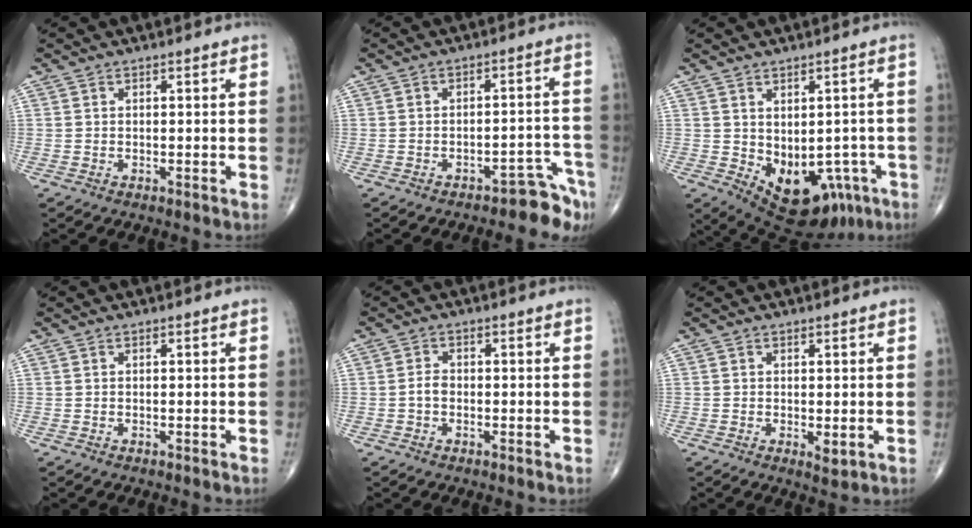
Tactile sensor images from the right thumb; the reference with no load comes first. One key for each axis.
{"total": 6.3, "fx": -5.2, "fy": 2.6, "fz": 2.4, "tx": -0.001, "ty": 0.075, "tz": -0.068}
{"total": 15.1, "fx": -5.5, "fy": 9.5, "fz": 10.3, "tx": -0.110, "ty": 0.011, "tz": -0.053}
{"total": 0.0}
{"total": 2.0, "fx": -0.6, "fy": 1.4, "fz": 1.3, "tx": -0.019, "ty": 0.007, "tz": -0.014}
{"total": 1.9, "fx": -0.2, "fy": 0.8, "fz": 1.7, "tx": -0.023, "ty": -0.006, "tz": -0.001}